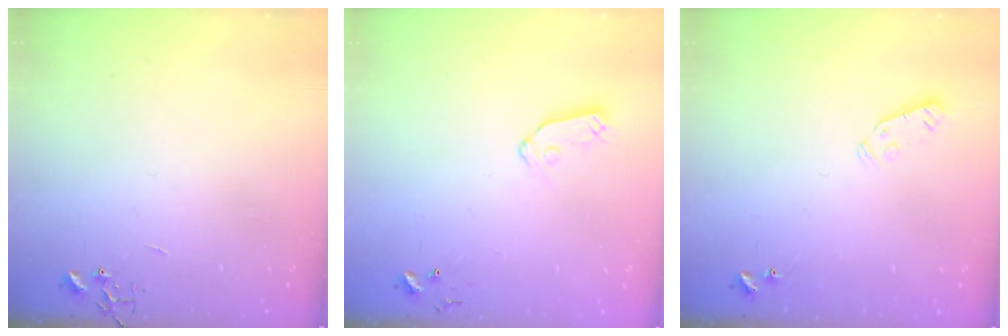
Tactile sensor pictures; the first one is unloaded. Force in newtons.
{"total": 6.8, "press": 6.8, "slide": 0.4}
{"total": 3.1, "press": 3.0, "slide": 0.9}